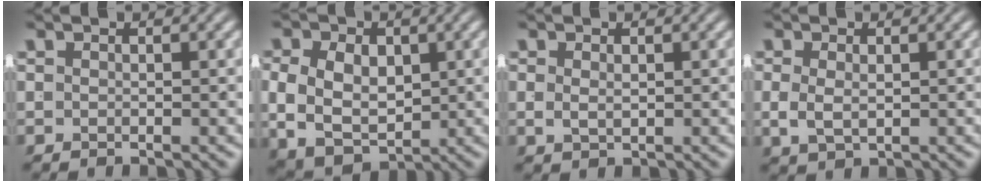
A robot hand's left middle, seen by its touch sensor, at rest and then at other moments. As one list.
[{"total": 10.3, "force": [-0.6, 8.5, 5.6], "torque": [-0.110, -0.020, -0.011]}, {"total": 0.8, "force": [0.4, 0.3, 0.7], "torque": [-0.011, -0.001, 0.014]}, {"total": 2.0, "force": [0.1, 1.3, 1.5], "torque": [-0.038, -0.008, 0.014]}]